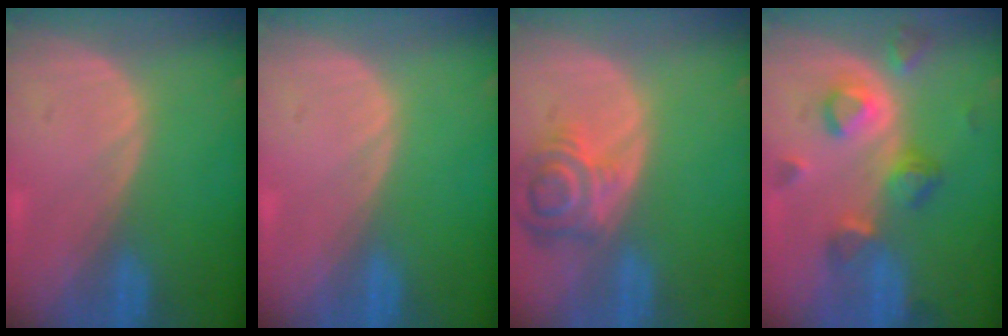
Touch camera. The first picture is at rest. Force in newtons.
{"total": 0.0}
{"total": 6.9, "press": 6.4, "slide": 2.7}
{"total": 7.0, "press": 6.9, "slide": 1.2}